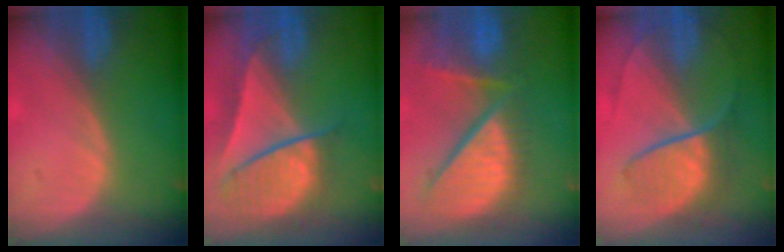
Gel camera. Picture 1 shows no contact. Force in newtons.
{"total": 9.5, "press": 8.2, "slide": 4.9}
{"total": 13.1, "press": 11.0, "slide": 7.2}
{"total": 6.8, "press": 6.7, "slide": 1.2}